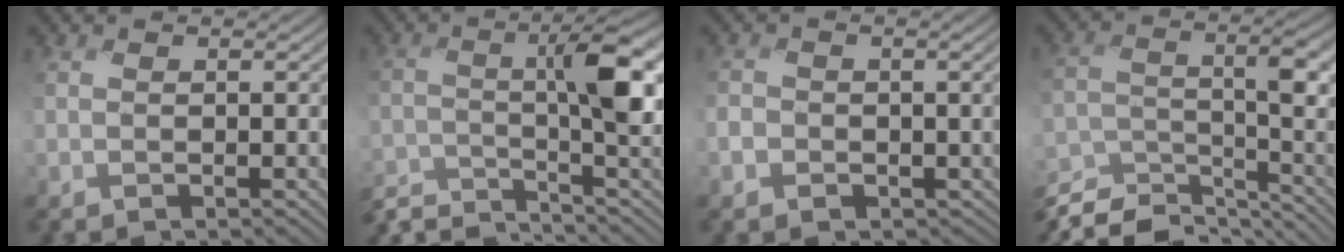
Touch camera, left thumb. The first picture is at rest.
{"total": 8.9, "force": [-5.6, 1.5, 6.7], "torque": [-0.090, -0.003, -0.118]}
{"total": 2.6, "force": [-1.0, 2.4, 0.4], "torque": [-0.017, -0.007, -0.024]}
{"total": 9.5, "force": [-8.5, 2.0, 3.6], "torque": [-0.078, -0.006, -0.169]}